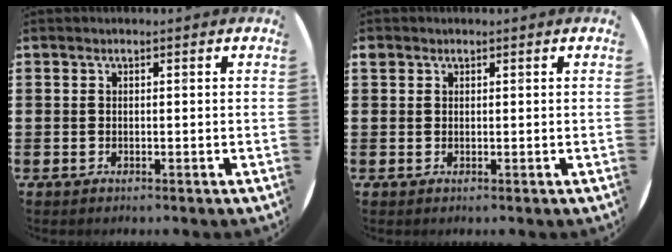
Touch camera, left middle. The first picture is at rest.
{"total": 0.7, "force": [0.5, 0.4, 0.0], "torque": [0.001, 0.003, 0.011]}